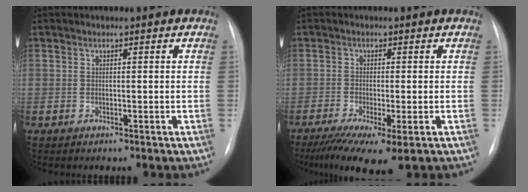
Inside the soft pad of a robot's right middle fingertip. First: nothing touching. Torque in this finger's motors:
{"motor_torque": [1.01, -0.77, 0.18, 0.06]}